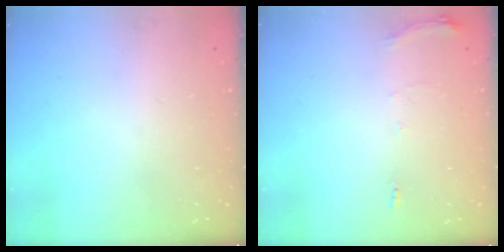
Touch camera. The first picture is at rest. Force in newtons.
{"total": 5.7, "press": 5.7, "slide": 0.8}